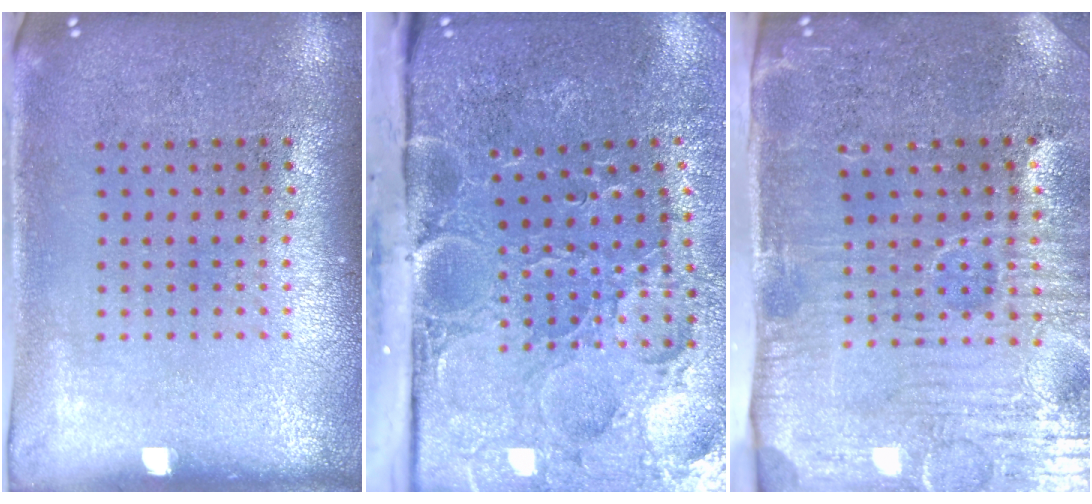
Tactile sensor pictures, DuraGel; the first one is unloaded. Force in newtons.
{"total": 5.3, "press": 4.2, "slide": 3.3}
{"total": 5.1, "press": 4.4, "slide": 2.6}